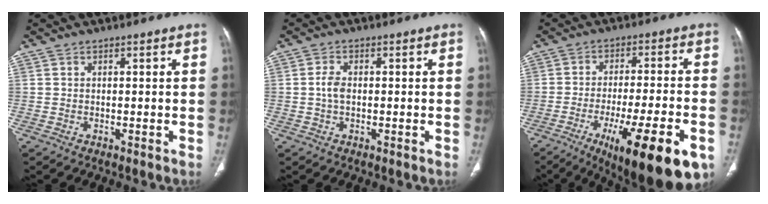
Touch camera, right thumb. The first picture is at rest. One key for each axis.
{"total": 2.7, "fx": -0.1, "fy": 1.6, "fz": 2.2, "tx": -0.046, "ty": 0.003, "tz": -0.005}
{"total": 20.4, "fx": -10.1, "fy": 5.2, "fz": 17.0, "tx": -0.207, "ty": 0.024, "tz": -0.142}